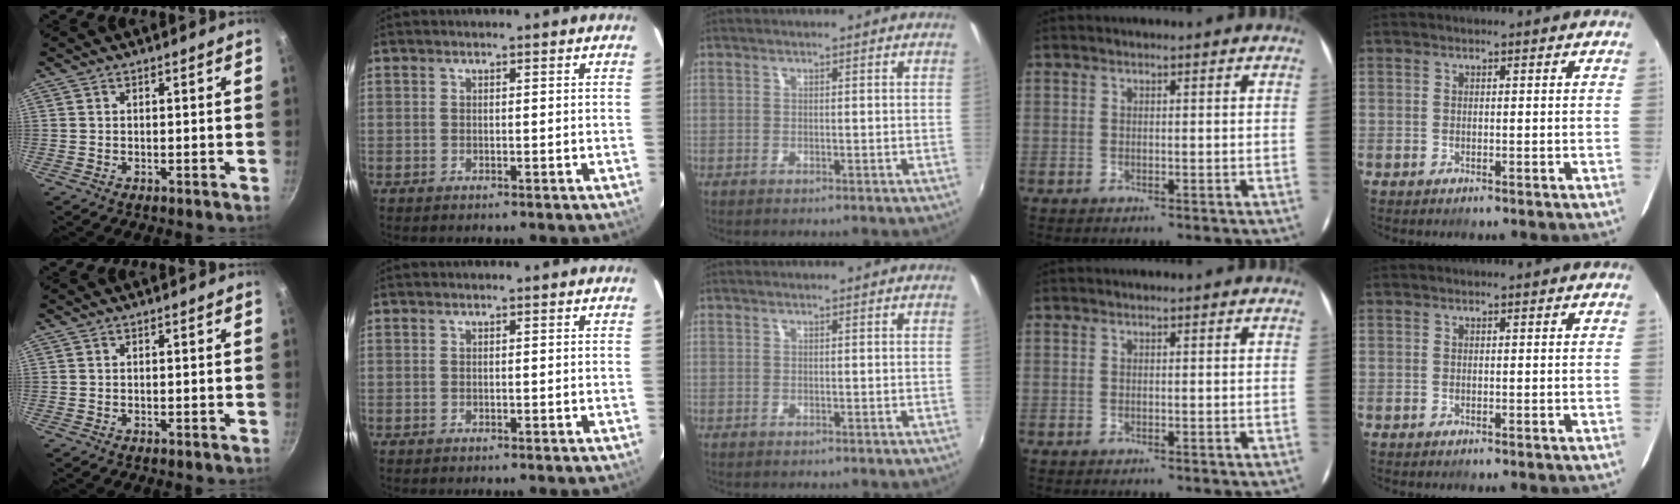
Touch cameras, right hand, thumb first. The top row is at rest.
{}